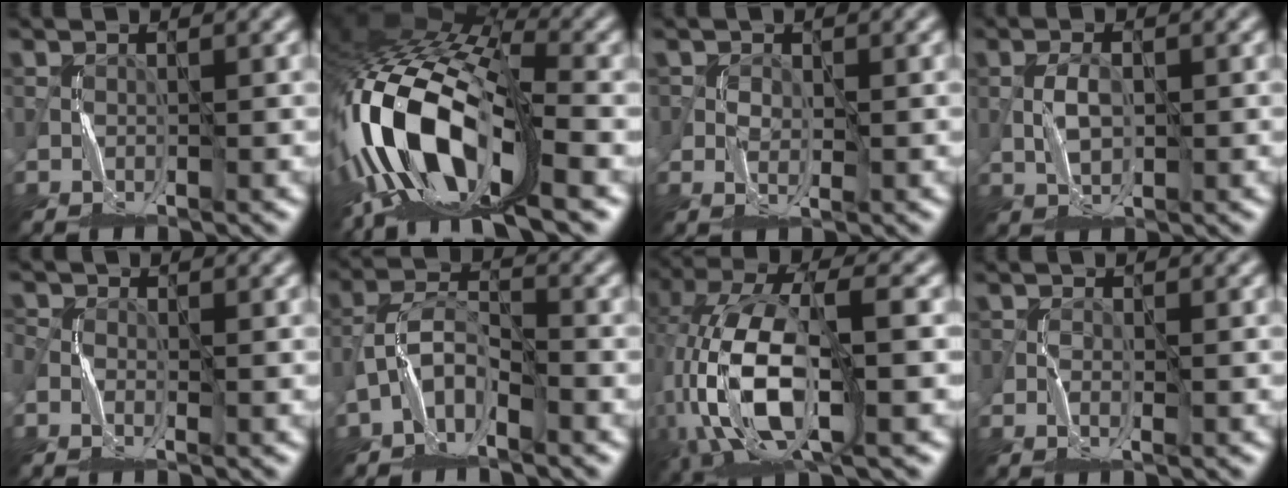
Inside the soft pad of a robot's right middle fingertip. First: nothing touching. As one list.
[{"total": 16.4, "force": [-5.3, 7.8, 13.4], "torque": [-0.296, 0.002, -0.104]}, {"total": 1.6, "force": [0.1, 1.2, 1.1], "torque": [-0.017, -0.002, 0.002]}, {"total": 1.8, "force": [0.2, 1.0, 1.5], "torque": [-0.034, 0.001, 0.005]}, {"total": 1.7, "force": [-0.5, 1.1, 1.2], "torque": [-0.032, -0.003, -0.009]}, {"total": 3.9, "force": [-2.4, 1.8, 2.6], "torque": [-0.052, 0.007, -0.055]}, {"total": 11.8, "force": [-2.4, 5.3, 10.3], "torque": [-0.225, 0.010, -0.052]}, {"total": 0.9, "force": [-0.1, 0.5, 0.7], "torque": [-0.011, 0.001, -0.003]}]